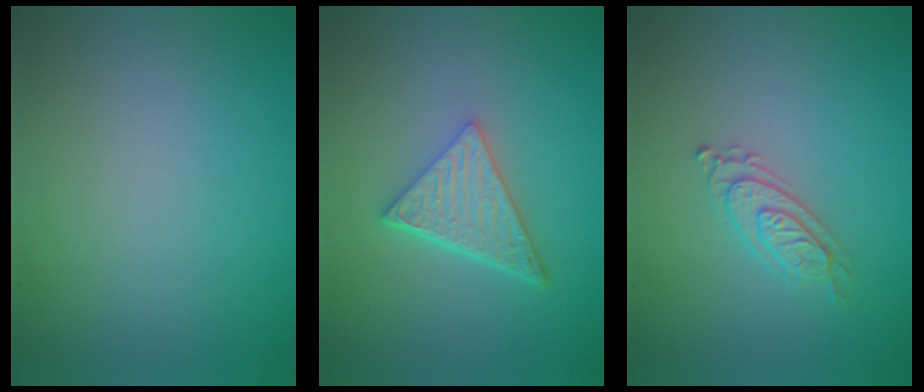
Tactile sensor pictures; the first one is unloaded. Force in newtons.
{"total": 4.7, "press": 3.4, "slide": 3.3}
{"total": 2.2, "press": 2.0, "slide": 0.8}